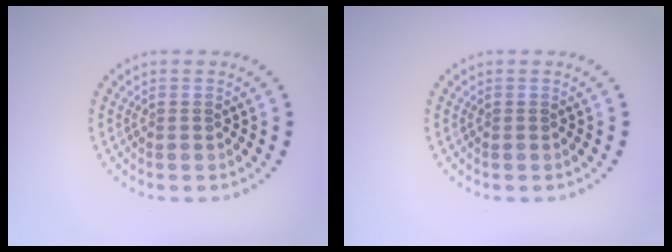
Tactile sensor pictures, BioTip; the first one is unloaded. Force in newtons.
{"total": 0.0}